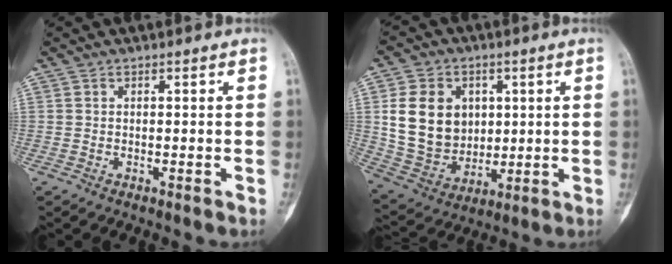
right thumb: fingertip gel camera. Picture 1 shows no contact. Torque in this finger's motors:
{"motor_torque": [-0.81, 1.57, 1.36, 0.50, 0.37]}